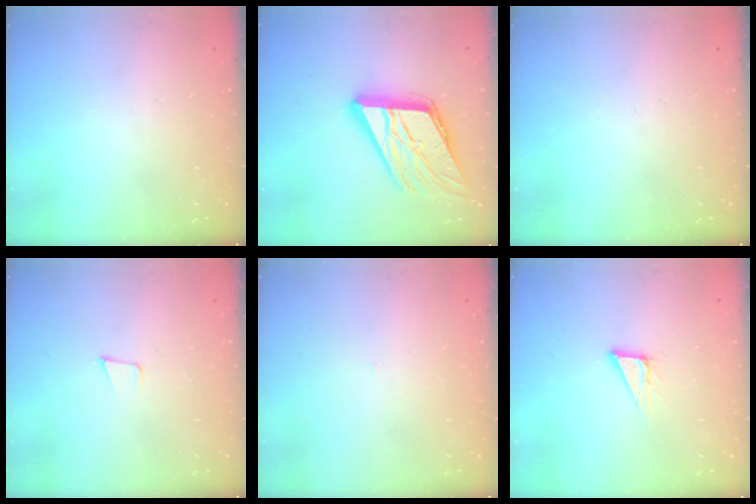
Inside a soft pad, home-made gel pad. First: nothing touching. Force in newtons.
{"total": 18.6, "press": 18.4, "slide": 2.2}
{"total": 0.0}
{"total": 3.6, "press": 2.4, "slide": 2.6}
{"total": 0.9, "press": 0.9, "slide": 0.1}
{"total": 5.1, "press": 5.1, "slide": 0.5}